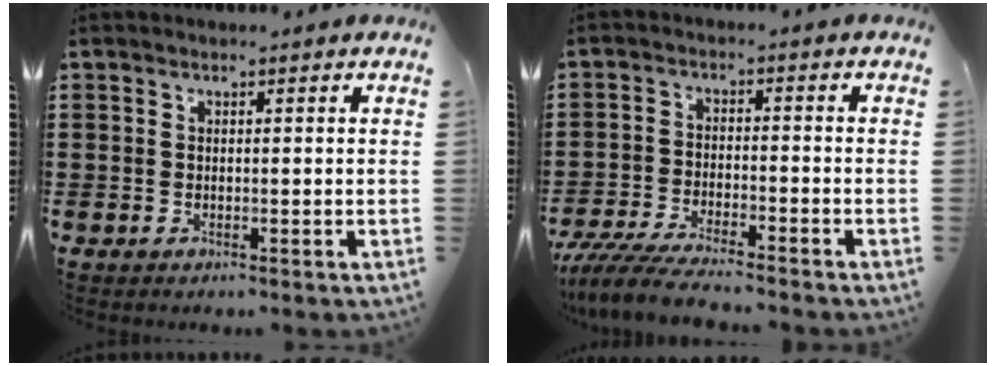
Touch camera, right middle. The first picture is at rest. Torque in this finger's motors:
{"motor_torque": [2.14, 0.00, 0.58, 0.18]}